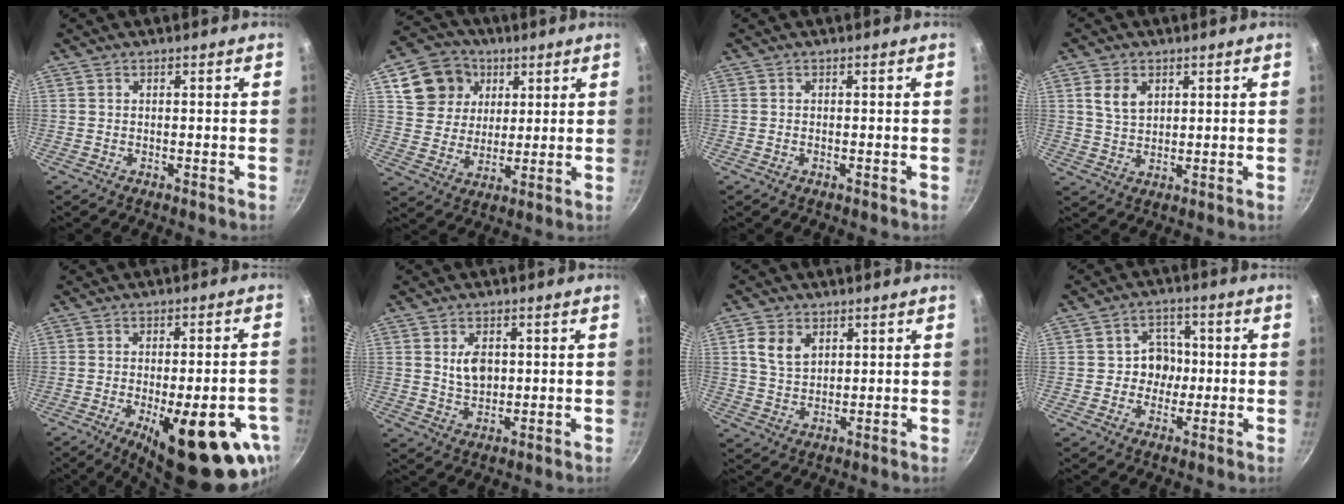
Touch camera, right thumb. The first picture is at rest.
{"total": 12.2, "force": [5.0, 10.2, 4.4], "torque": [-0.057, -0.005, 0.085]}
{"total": 0.5, "force": [-0.2, 0.2, 0.4], "torque": [-0.007, 0.002, -0.004]}
{"total": 5.3, "force": [1.9, 3.7, 3.2], "torque": [-0.049, -0.006, 0.037]}
{"total": 21.1, "force": [-8.2, 7.3, 18.0], "torque": [-0.209, 0.008, -0.098]}
{"total": 5.3, "force": [1.0, 3.5, 3.8], "torque": [-0.054, -0.009, 0.021]}
{"total": 6.2, "force": [2.2, 4.4, 3.7], "torque": [-0.056, -0.007, 0.042]}
{"total": 6.1, "force": [-0.4, 5.5, 2.5], "torque": [0.009, 0.009, -0.012]}